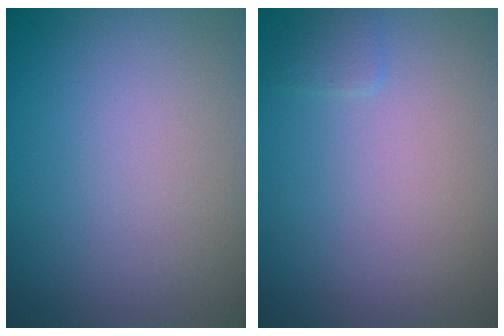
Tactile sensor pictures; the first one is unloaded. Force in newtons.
{"total": 0.7, "press": 0.7, "slide": 0.1}